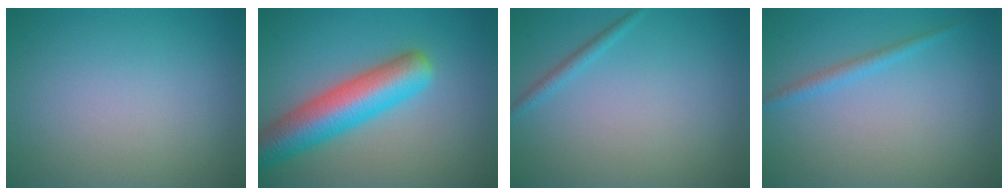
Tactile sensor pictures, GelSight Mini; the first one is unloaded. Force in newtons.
{"total": 7.5, "press": 7.5, "slide": 0.4}
{"total": 1.1, "press": 1.1, "slide": 0.1}
{"total": 1.3, "press": 1.3, "slide": 0.1}